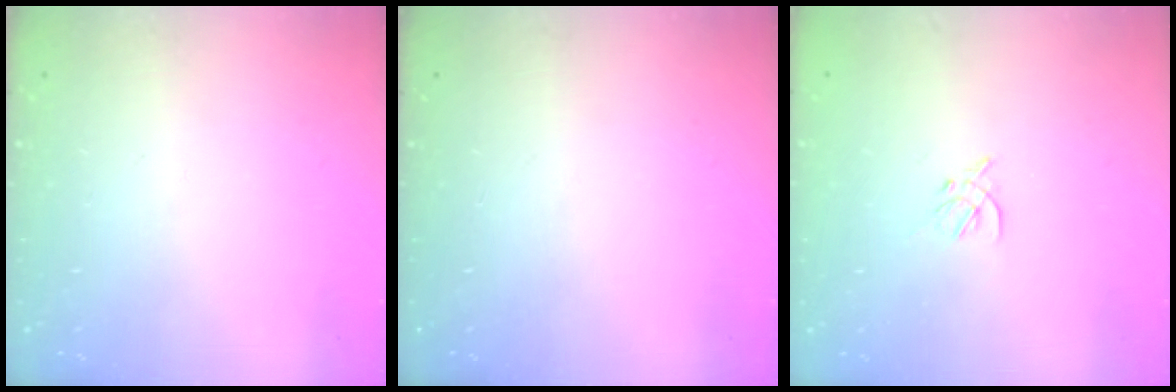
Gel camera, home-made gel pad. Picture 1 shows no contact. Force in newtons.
{"total": 0.0}
{"total": 3.2, "press": 3.1, "slide": 0.7}